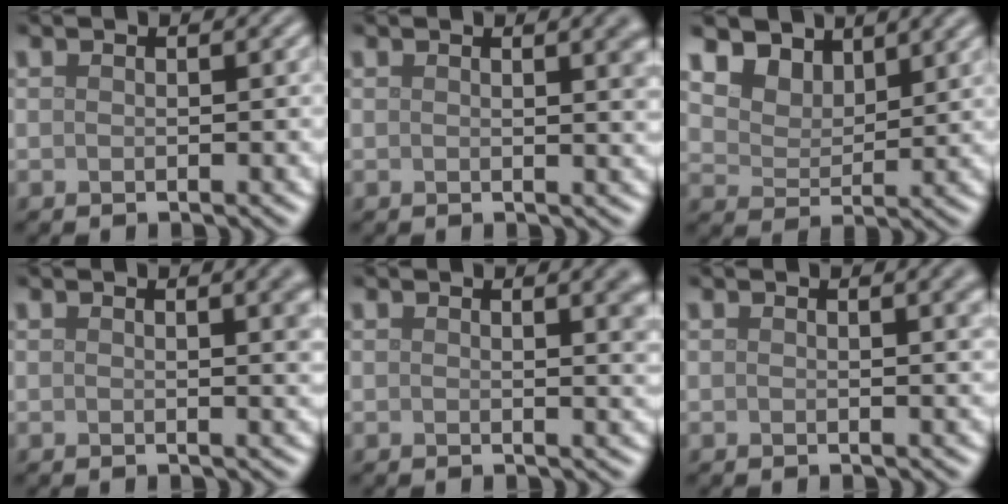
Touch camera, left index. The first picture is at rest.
{"total": 2.9, "force": [1.2, 1.0, 2.4], "torque": [-0.014, 0.007, 0.013]}
{"total": 5.8, "force": [4.4, 3.1, 2.1], "torque": [-0.064, -0.013, 0.079]}
{"total": 3.0, "force": [1.1, 1.0, 2.5], "torque": [-0.018, 0.007, 0.012]}
{"total": 3.1, "force": [1.4, 1.2, 2.6], "torque": [-0.017, 0.004, 0.016]}
{"total": 2.1, "force": [0.9, 0.7, 1.8], "torque": [-0.009, 0.006, 0.010]}